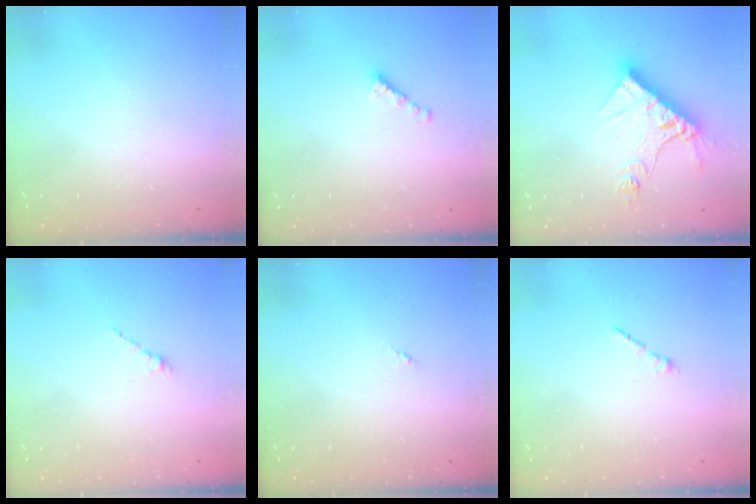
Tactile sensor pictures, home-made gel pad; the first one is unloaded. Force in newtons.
{"total": 2.7, "press": 2.6, "slide": 0.8}
{"total": 14.0, "press": 13.9, "slide": 1.7}
{"total": 1.3, "press": 1.2, "slide": 0.5}
{"total": 0.0}
{"total": 1.7, "press": 1.7, "slide": 0.5}